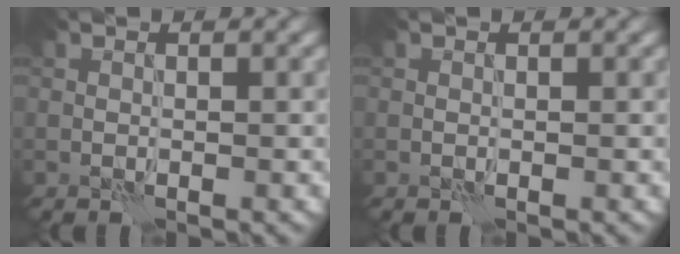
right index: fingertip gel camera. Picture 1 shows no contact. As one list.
[{"total": 0.0}]